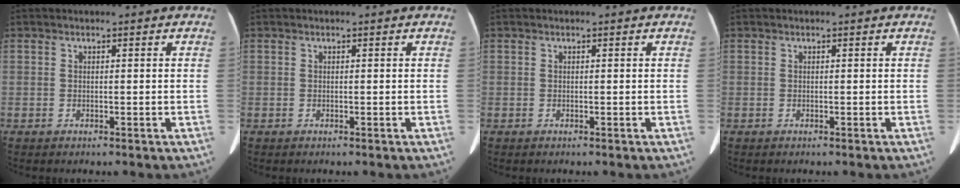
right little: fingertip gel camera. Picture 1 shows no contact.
{"total": 0.0}
{"total": 0.0}
{"total": 0.0}